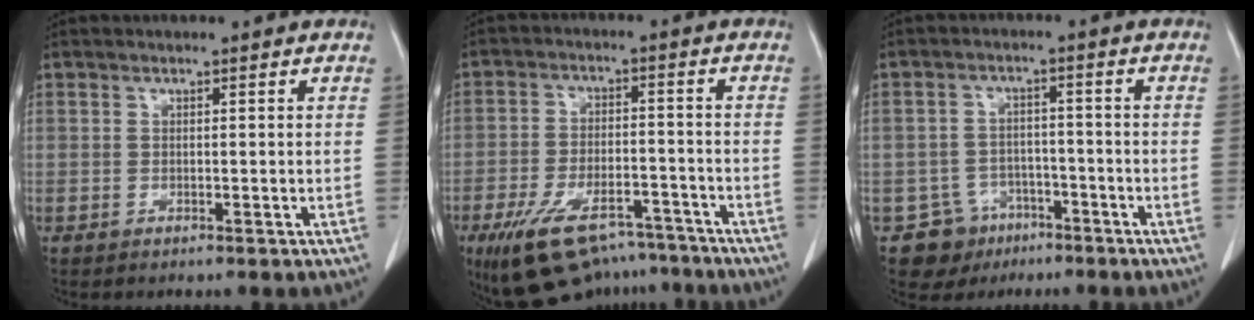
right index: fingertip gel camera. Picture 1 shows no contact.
{"total": 14.0, "force": [-10.3, 5.8, 7.4], "torque": [-0.130, 0.006, -0.167]}
{"total": 6.3, "force": [-3.7, 5.1, 0.1], "torque": [0.007, 0.011, -0.055]}